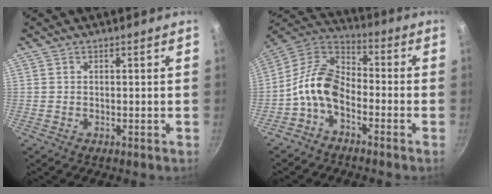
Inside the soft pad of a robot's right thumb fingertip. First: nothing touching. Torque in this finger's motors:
{"motor_torque": [1.67, 1.82, 1.03, -0.86, 0.11]}